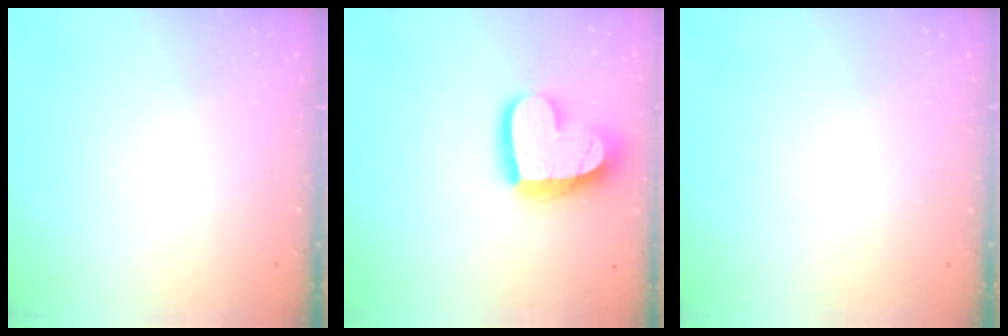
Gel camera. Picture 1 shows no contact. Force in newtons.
{"total": 17.8, "press": 17.7, "slide": 1.7}
{"total": 0.0}